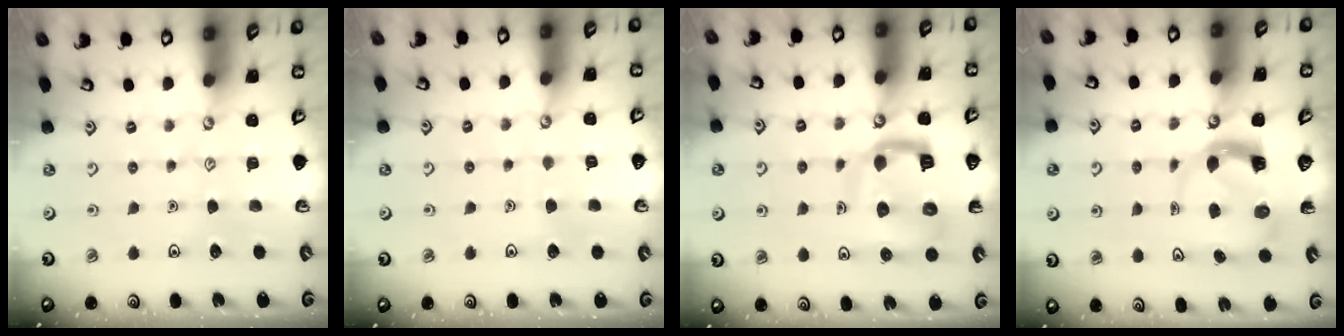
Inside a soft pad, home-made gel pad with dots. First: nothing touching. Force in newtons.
{"total": 2.8, "press": 2.8, "slide": 0.1}
{"total": 11.0, "press": 10.9, "slide": 1.3}
{"total": 3.7, "press": 3.6, "slide": 0.6}